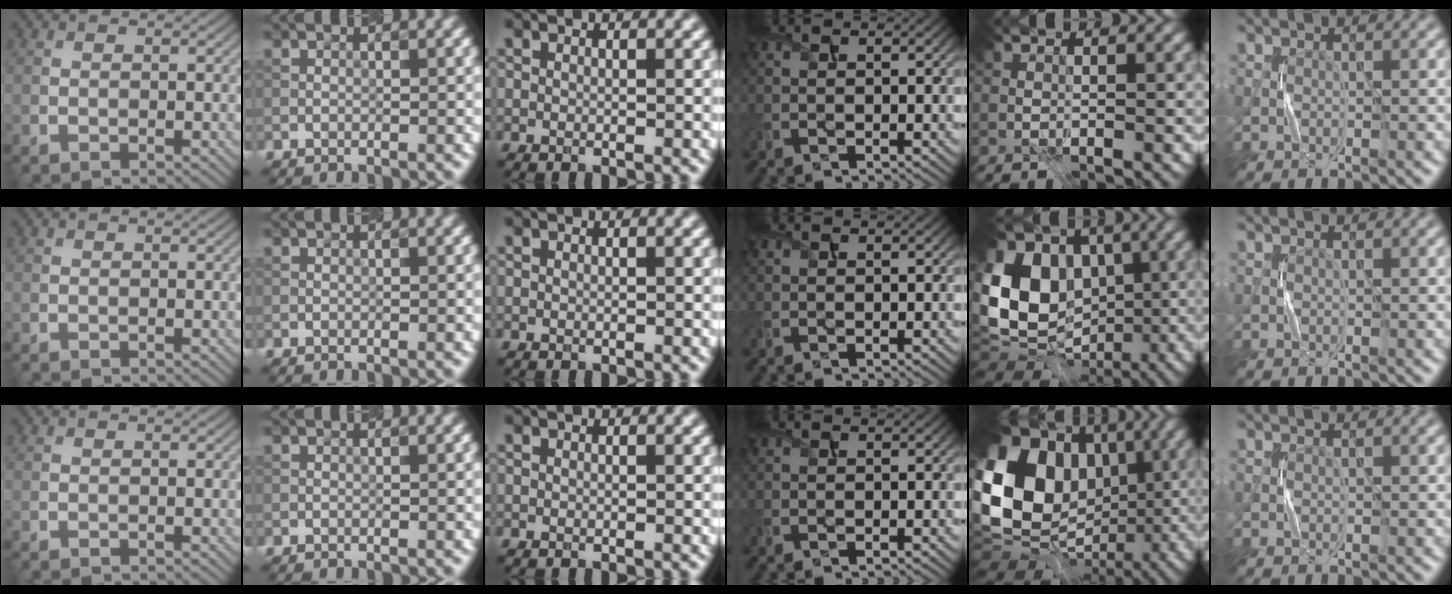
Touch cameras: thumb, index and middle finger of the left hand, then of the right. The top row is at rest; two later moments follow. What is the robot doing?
{"motion": "press", "object": "sticker"}